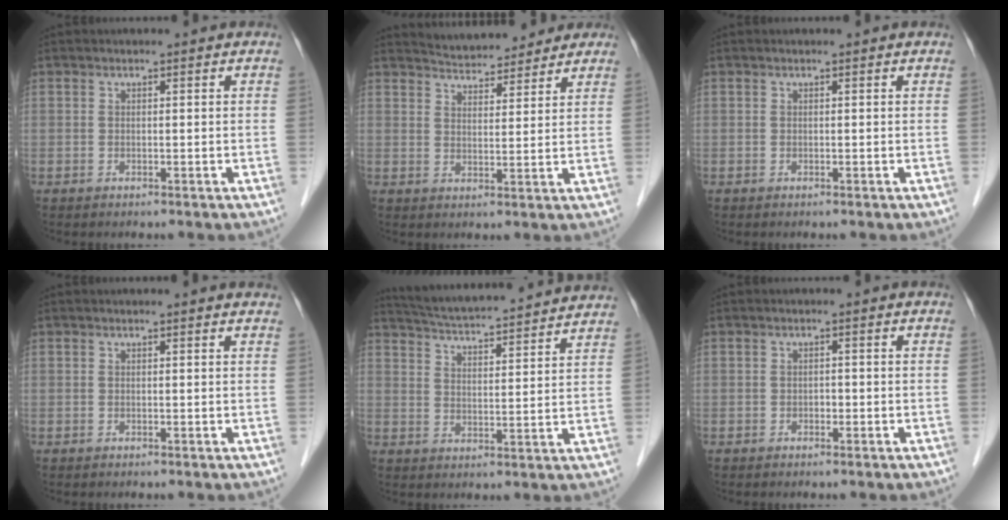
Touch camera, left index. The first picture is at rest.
{"total": 8.8, "force": [8.3, 2.3, 1.8], "torque": [-0.025, 0.016, 0.120]}
{"total": 0.0}
{"total": 2.3, "force": [2.2, -0.1, 0.6], "torque": [-0.013, 0.005, 0.017]}
{"total": 20.4, "force": [19.1, 1.0, 7.2], "torque": [-0.123, 0.012, 0.263]}
{"total": 0.7, "force": [-0.3, 0.5, 0.4], "torque": [-0.005, 0.003, -0.006]}